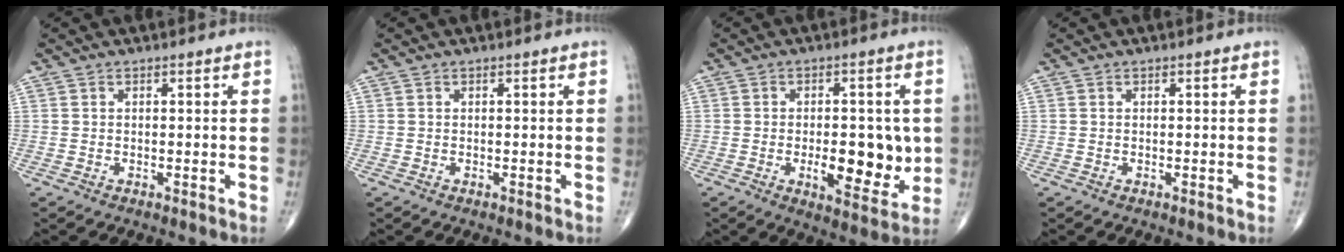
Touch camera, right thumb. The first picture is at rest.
{"total": 0.0}
{"total": 11.7, "force": [-1.3, 5.3, 10.3], "torque": [-0.117, -0.013, -0.010]}
{"total": 0.0}